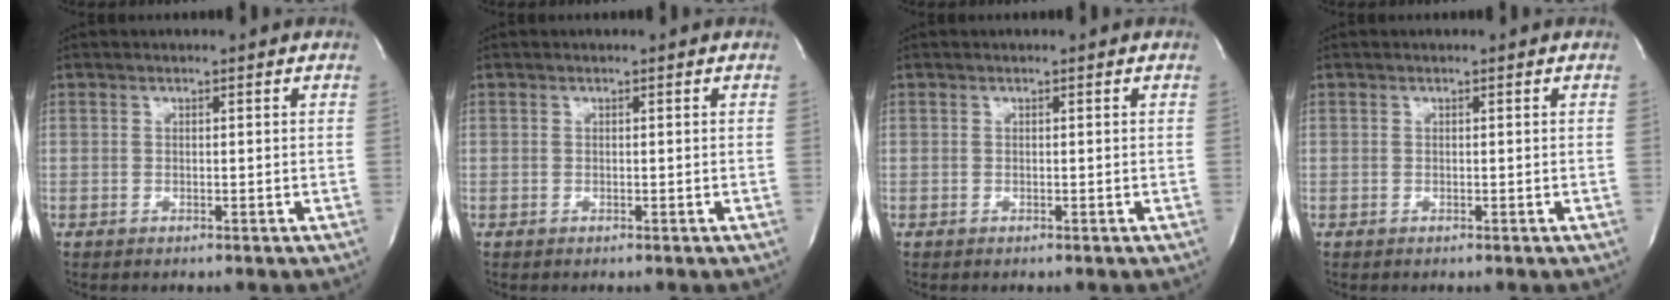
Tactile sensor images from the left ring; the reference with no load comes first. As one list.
[{"total": 0.0}, {"total": 0.0}, {"total": 0.0}]